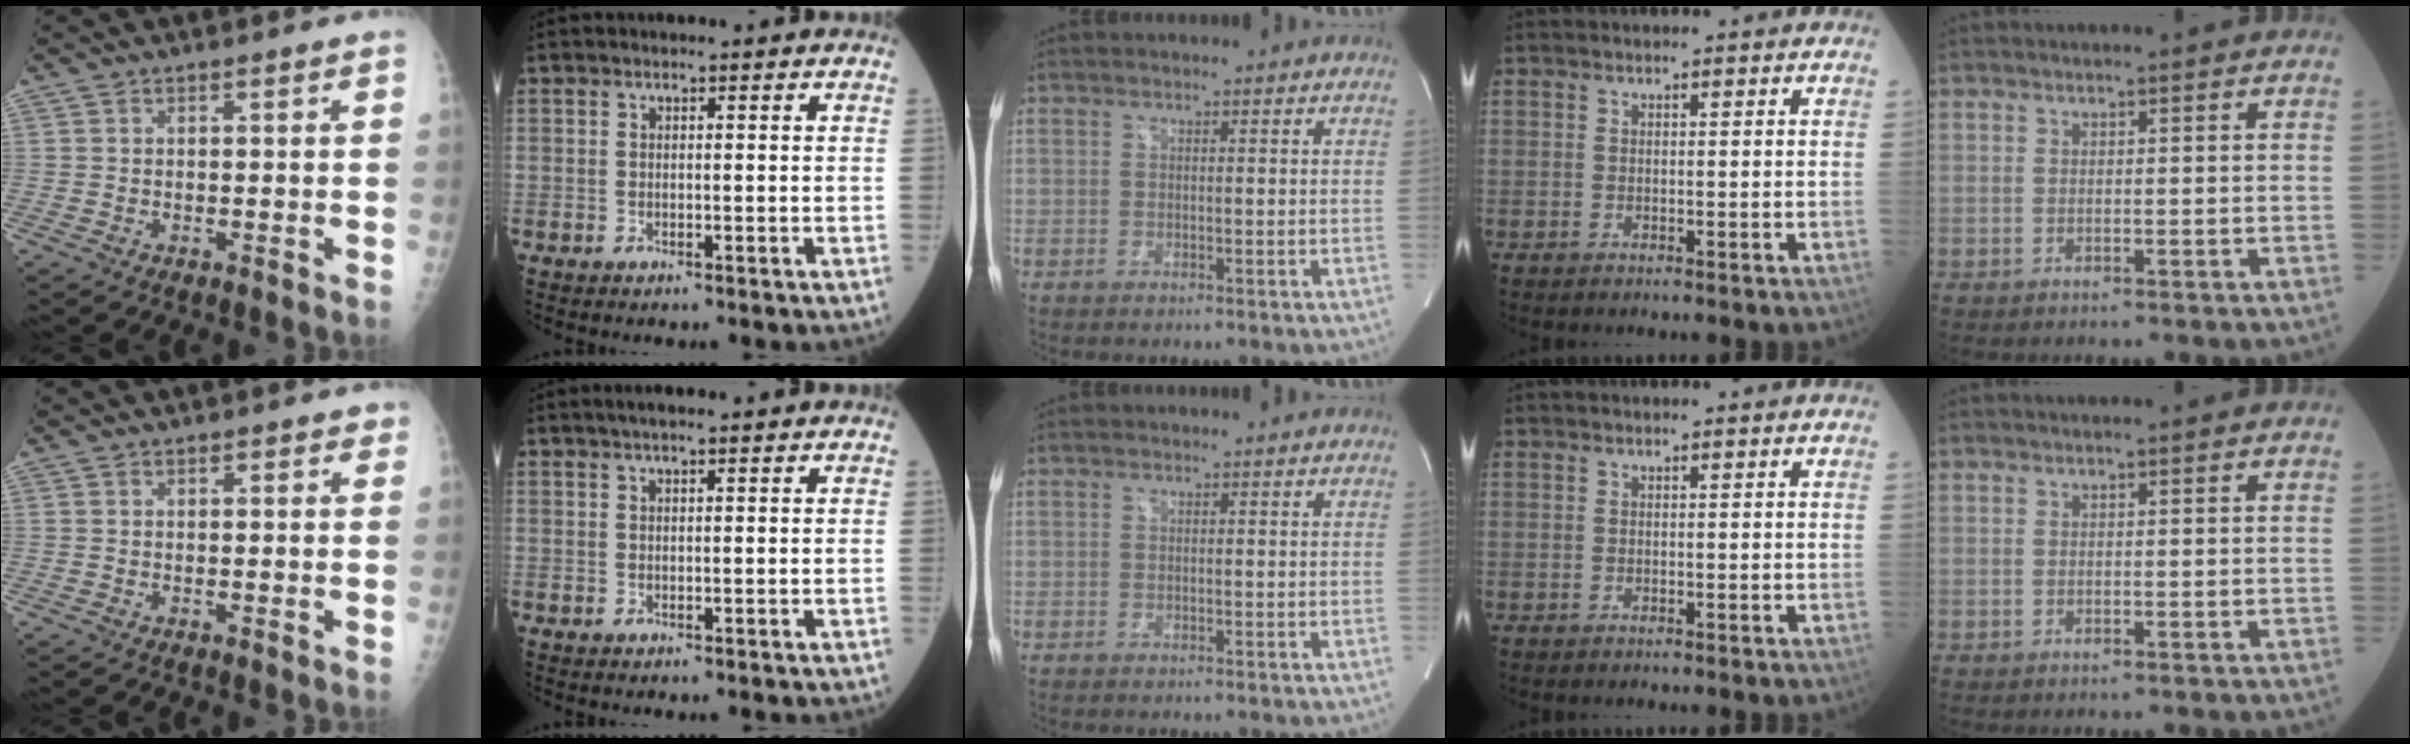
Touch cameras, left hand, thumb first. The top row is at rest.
{"thumb": {"total": 1.2, "force": [0.8, 0.7, 0.5], "torque": [0.008, -0.002, 0.004]}, "index": {"total": 2.6, "force": [1.9, 0.2, 1.7], "torque": [-0.027, 0.017, 0.030]}}